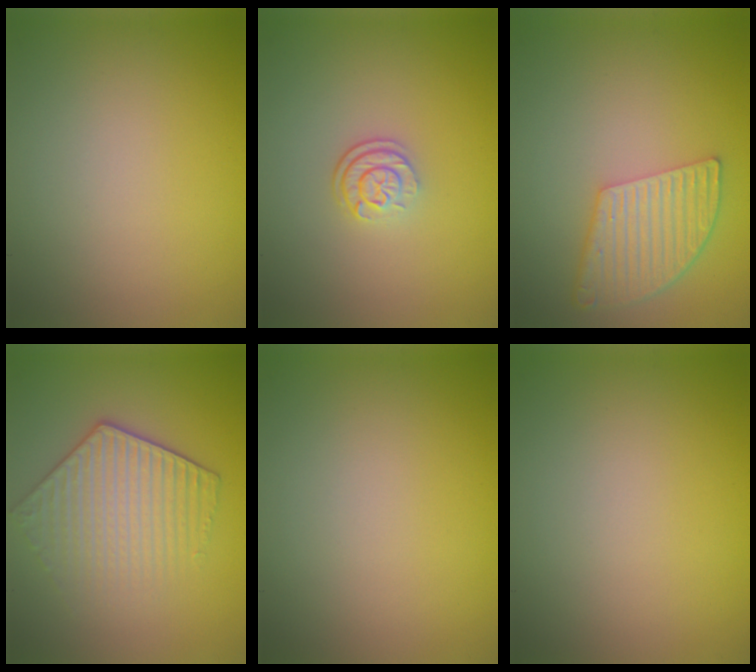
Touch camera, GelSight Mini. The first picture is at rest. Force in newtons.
{"total": 2.4, "press": 1.7, "slide": 1.7}
{"total": 5.3, "press": 4.1, "slide": 3.3}
{"total": 4.5, "press": 3.8, "slide": 2.3}
{"total": 0.0}
{"total": 0.0}